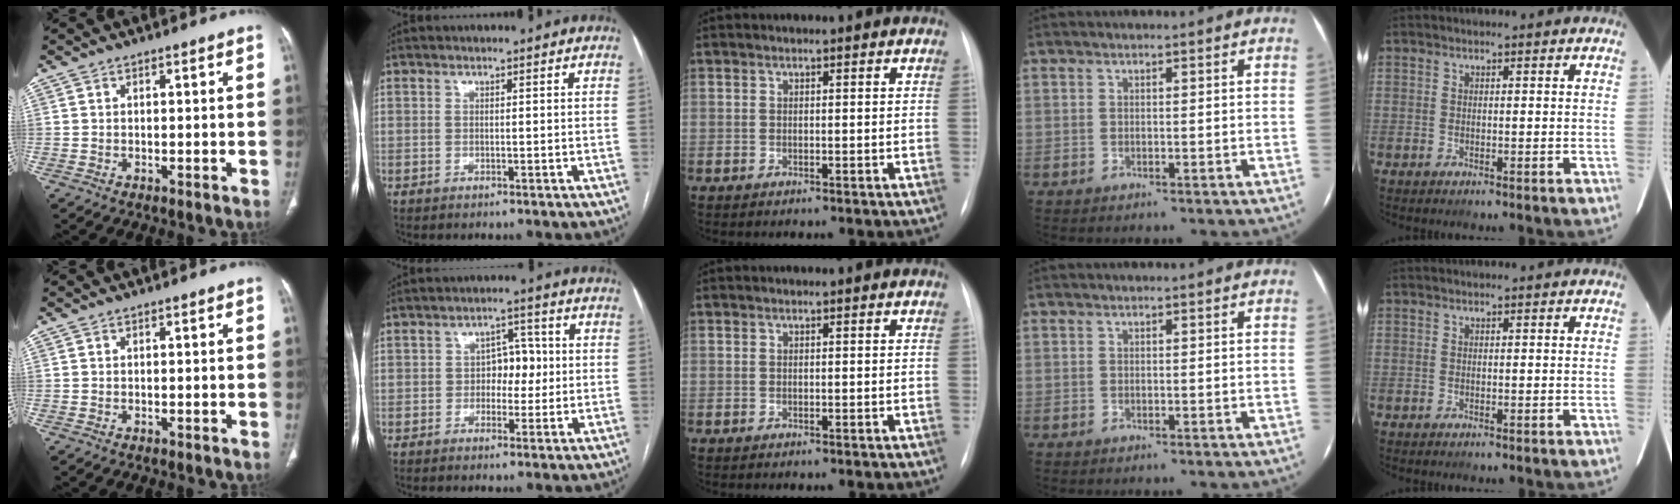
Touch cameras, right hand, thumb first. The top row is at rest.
{"index": {"total": 4.3, "force": [-0.2, 3.0, 3.1], "torque": [-0.038, 0.016, -0.004]}}